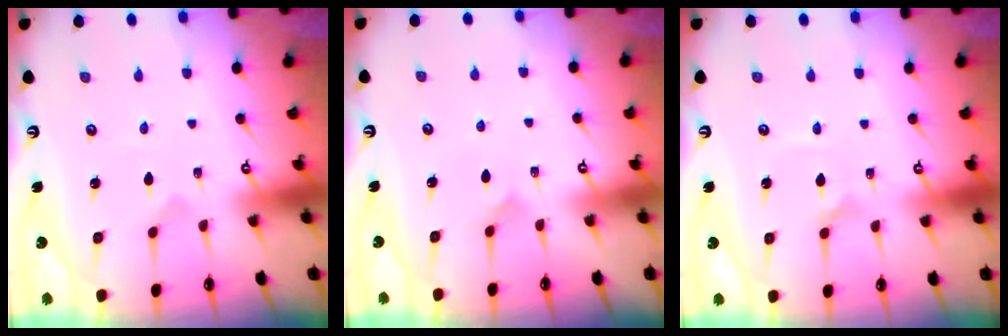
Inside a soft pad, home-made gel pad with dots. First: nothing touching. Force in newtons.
{"total": 3.6, "press": 3.6, "slide": 0.3}
{"total": 2.3, "press": 2.3, "slide": 0.1}